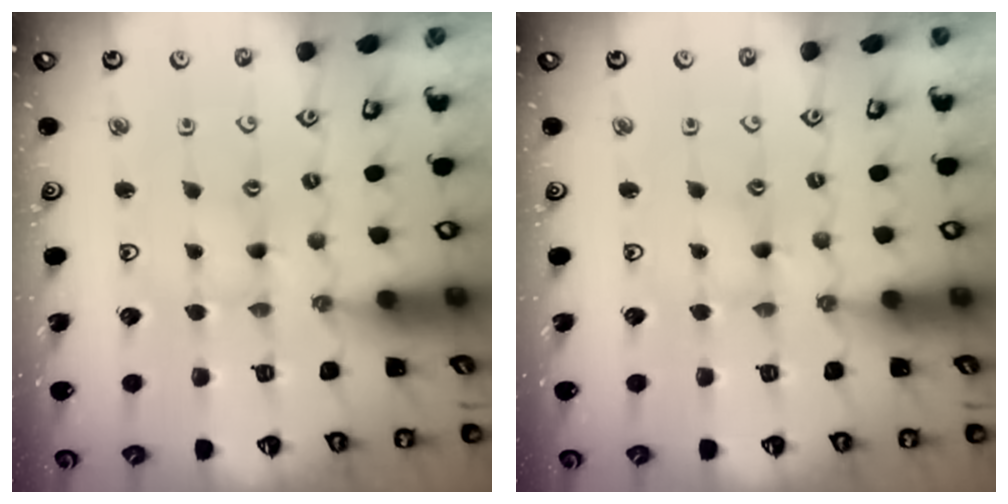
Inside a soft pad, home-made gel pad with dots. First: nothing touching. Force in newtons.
{"total": 1.1, "press": 1.1, "slide": 0.2}